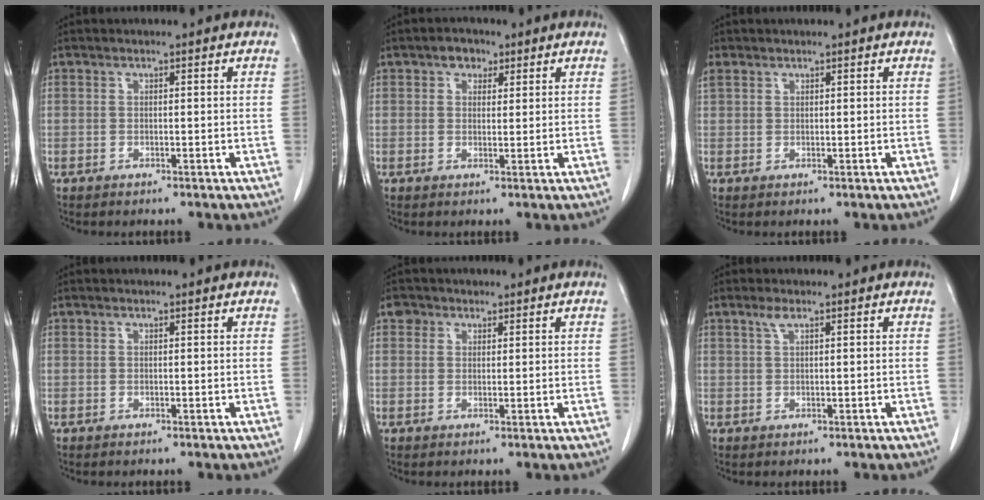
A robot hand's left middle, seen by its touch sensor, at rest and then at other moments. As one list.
[{"total": 2.8, "force": [1.6, 1.9, 1.3], "torque": [-0.022, 0.009, 0.024]}, {"total": 1.6, "force": [1.1, 1.0, 0.5], "torque": [-0.019, 0.016, 0.027]}, {"total": 0.0}, {"total": 2.1, "force": [1.1, 1.8, 0.3], "torque": [0.002, 0.007, 0.012]}, {"total": 1.4, "force": [0.9, 0.3, 1.0], "torque": [-0.023, 0.005, 0.018]}]